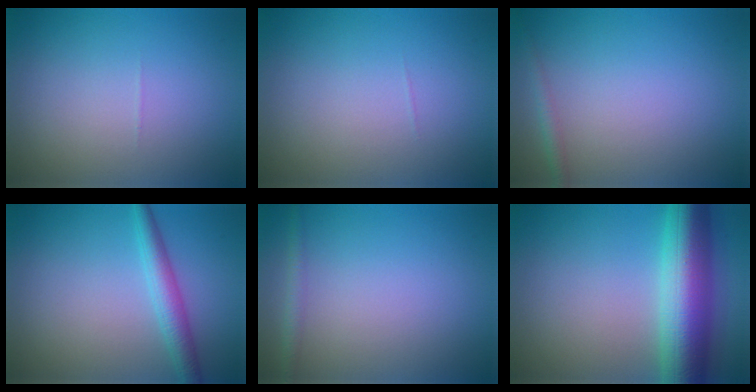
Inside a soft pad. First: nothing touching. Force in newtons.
{"total": 0.0}
{"total": 1.1, "press": 1.1, "slide": 0.1}
{"total": 2.8, "press": 2.8, "slide": 0.0}
{"total": 1.3, "press": 1.3, "slide": 0.1}
{"total": 9.8, "press": 9.8, "slide": 0.1}